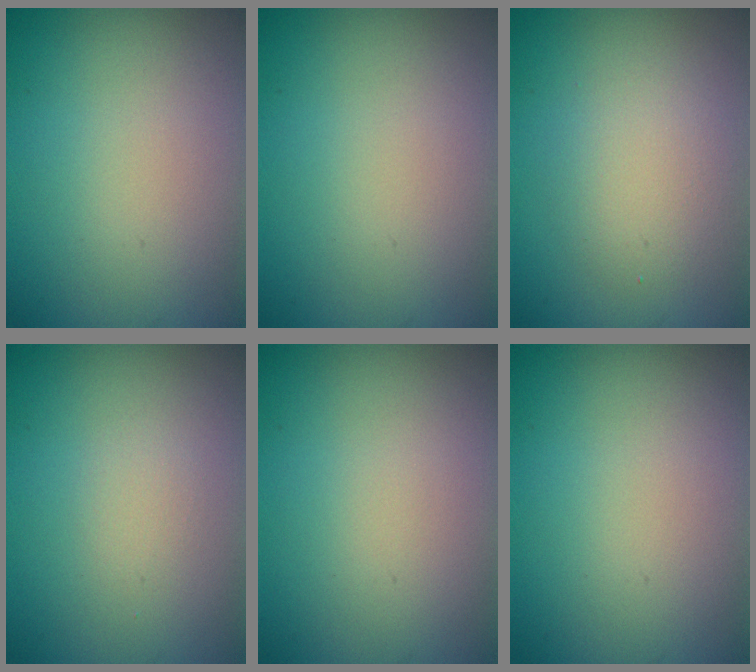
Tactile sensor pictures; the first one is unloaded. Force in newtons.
{"total": 0.0}
{"total": 2.9, "press": 2.9, "slide": 0.3}
{"total": 0.7, "press": 0.7, "slide": 0.1}
{"total": 0.0}
{"total": 0.0}